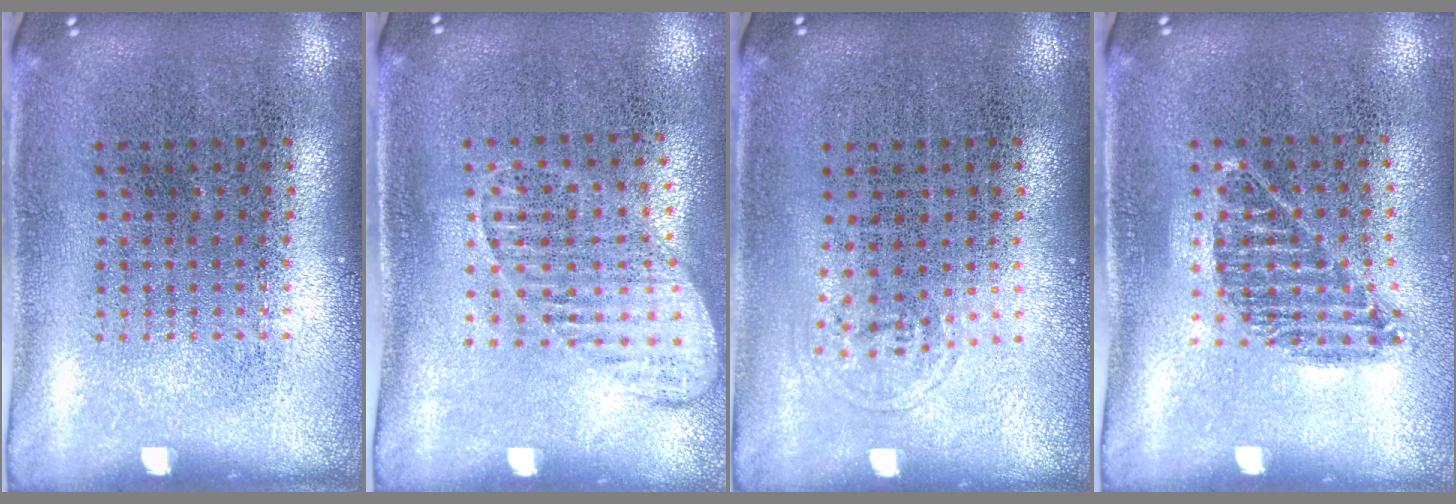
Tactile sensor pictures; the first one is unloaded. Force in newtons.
{"total": 1.4, "press": 1.2, "slide": 0.9}
{"total": 0.5, "press": 0.5, "slide": 0.2}
{"total": 1.0, "press": 0.8, "slide": 0.5}